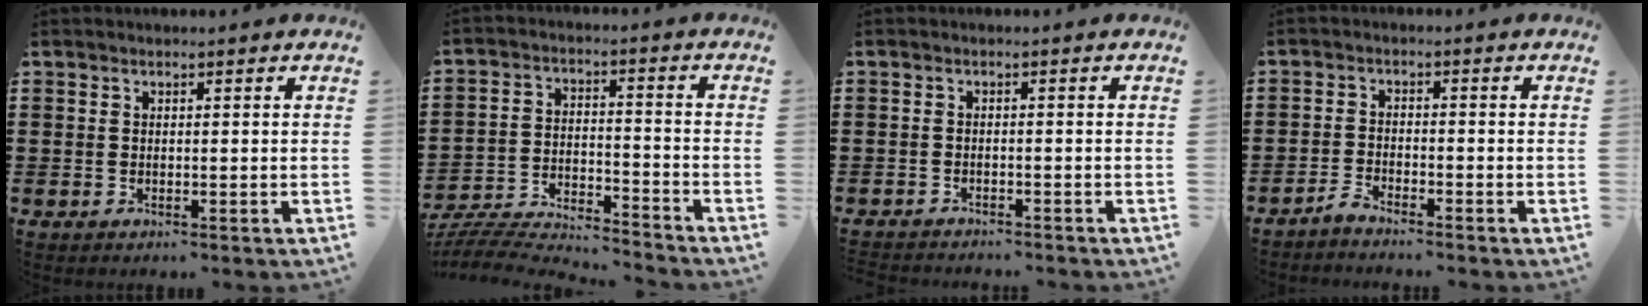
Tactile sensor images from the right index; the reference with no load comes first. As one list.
[{"total": 6.2, "force": [-6.1, 0.1, 1.1], "torque": [-0.036, -0.004, -0.127]}, {"total": 1.3, "force": [-1.3, 0.0, 0.0], "torque": [-0.003, 0.001, -0.029]}, {"total": 2.2, "force": [-2.2, -0.1, 0.3], "torque": [-0.017, 0.001, -0.046]}]